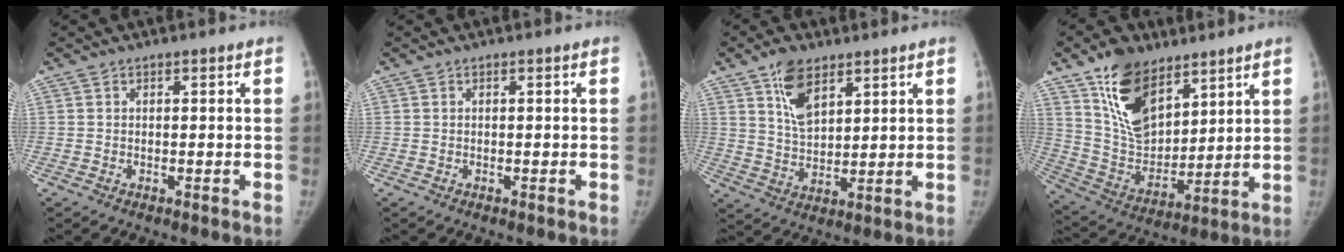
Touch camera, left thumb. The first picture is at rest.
{"total": 0.0}
{"total": 8.6, "force": [4.9, 4.5, 5.4], "torque": [-0.078, -0.028, 0.095]}
{"total": 16.6, "force": [10.0, 9.3, 9.4], "torque": [-0.127, -0.054, 0.198]}